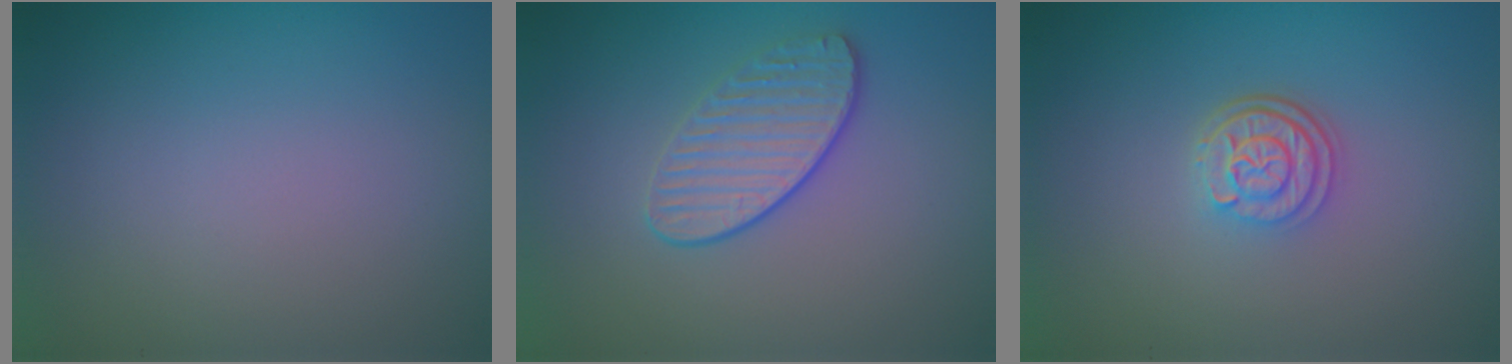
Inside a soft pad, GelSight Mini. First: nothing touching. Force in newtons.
{"total": 2.7, "press": 2.4, "slide": 1.2}
{"total": 2.9, "press": 2.4, "slide": 1.7}